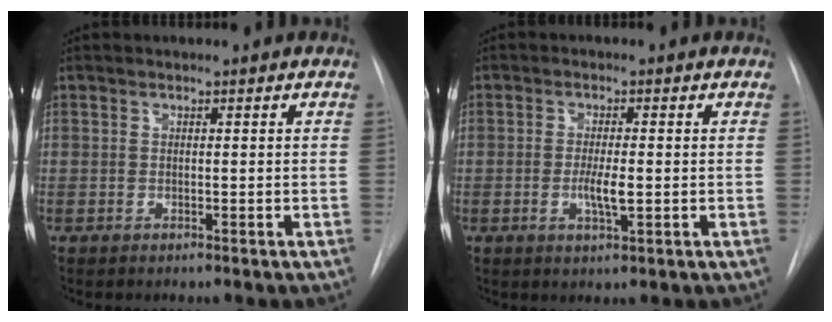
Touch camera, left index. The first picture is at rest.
{"total": 3.5, "force": [-0.6, 0.6, 3.4], "torque": [-0.065, -0.005, -0.009]}